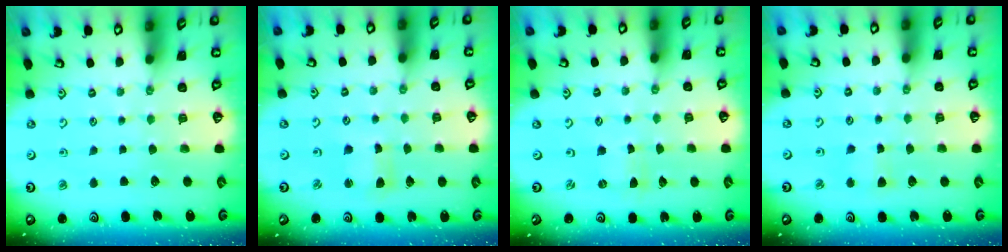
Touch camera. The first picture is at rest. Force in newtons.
{"total": 3.2, "press": 3.2, "slide": 0.3}
{"total": 0.0}
{"total": 2.9, "press": 2.9, "slide": 0.5}